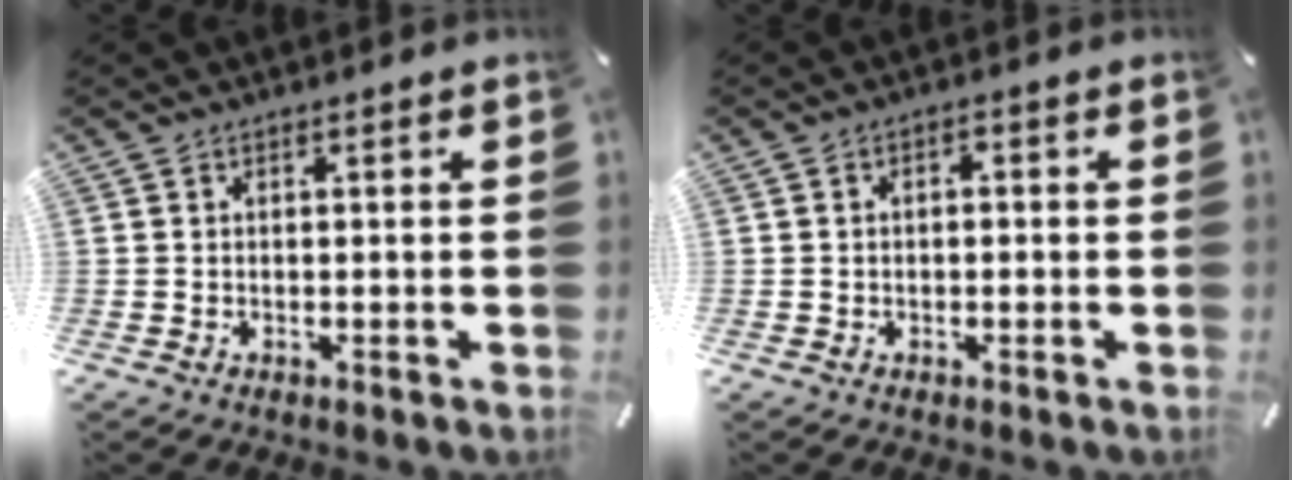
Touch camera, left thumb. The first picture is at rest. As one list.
[{"total": 1.3, "force": [-0.4, 0.9, 0.8], "torque": [-0.017, 0.004, -0.010]}]